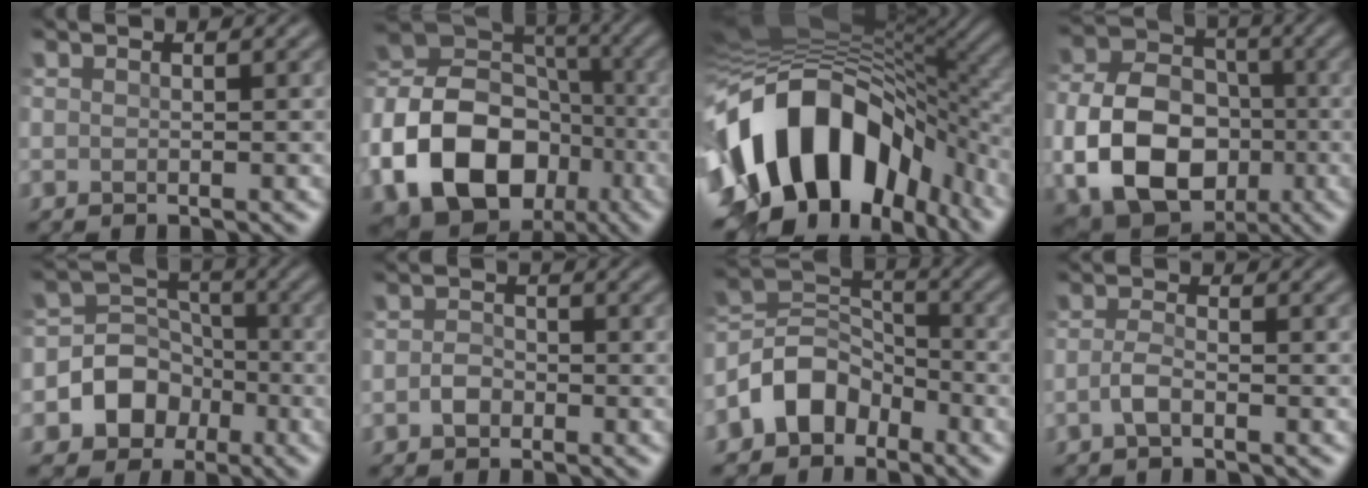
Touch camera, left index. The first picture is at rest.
{"total": 14.8, "force": [-5.3, 11.2, 8.0], "torque": [-0.177, -0.015, -0.104]}
{"total": 18.2, "force": [-4.3, 11.5, 13.5], "torque": [-0.237, -0.020, -0.064]}
{"total": 11.7, "force": [-2.8, 8.7, 7.3], "torque": [-0.145, -0.023, -0.052]}
{"total": 6.6, "force": [-2.6, 5.7, 2.1], "torque": [-0.012, 0.006, -0.075]}
{"total": 1.6, "force": [-0.7, 1.2, 0.8], "torque": [-0.017, 0.002, -0.016]}
{"total": 5.7, "force": [-3.3, 4.0, 2.4], "torque": [-0.031, 0.007, -0.075]}
{"total": 1.8, "force": [-0.8, 0.7, 1.5], "torque": [-0.033, 0.002, -0.020]}